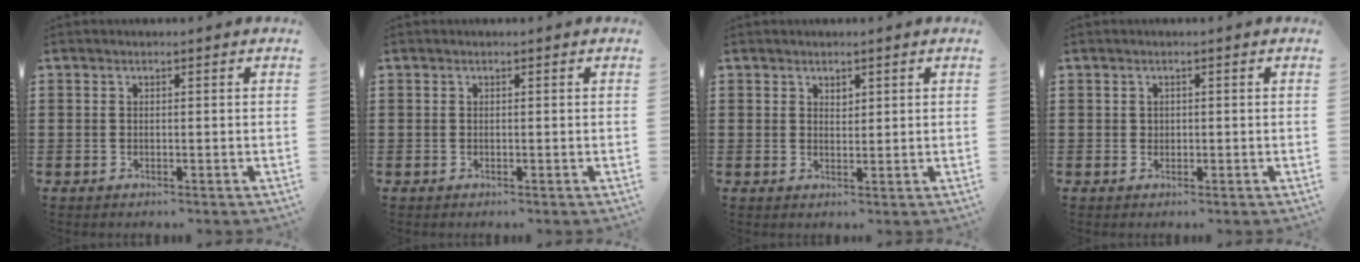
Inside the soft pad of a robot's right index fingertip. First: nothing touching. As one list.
[{"total": 0.0}, {"total": 1.5, "force": [1.2, 0.8, 0.5], "torque": [-0.011, 0.004, 0.022]}, {"total": 0.8, "force": [0.3, 0.7, 0.2], "torque": [-0.005, 0.003, 0.007]}]